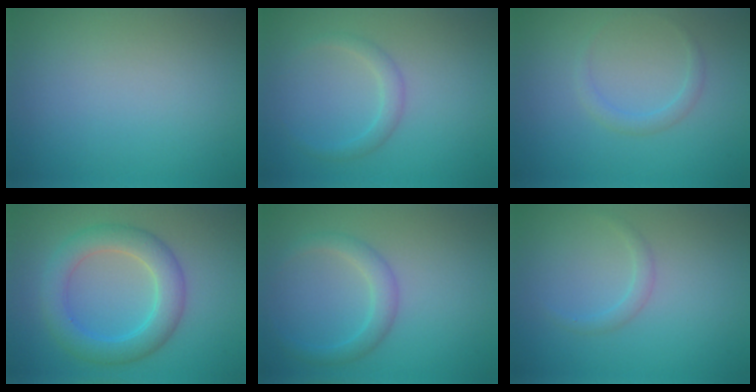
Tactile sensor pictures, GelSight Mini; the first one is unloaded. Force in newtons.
{"total": 1.5, "press": 1.5, "slide": 0.0}
{"total": 1.2, "press": 1.2, "slide": 0.0}
{"total": 4.9, "press": 4.9, "slide": 0.1}
{"total": 2.2, "press": 2.2, "slide": 0.0}
{"total": 1.1, "press": 1.1, "slide": 0.1}